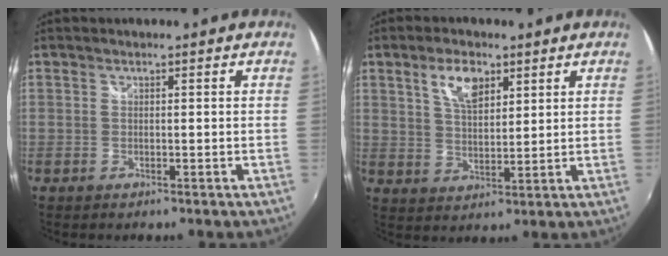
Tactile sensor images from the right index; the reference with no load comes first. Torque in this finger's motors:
{"motor_torque": [0.59, 0.48, 0.27, 0.09]}